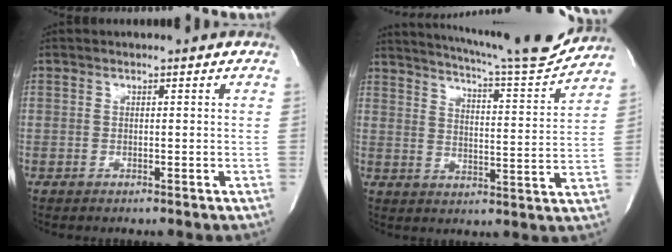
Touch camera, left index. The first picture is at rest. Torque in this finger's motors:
{"motor_torque": [0.47, -0.82, 0.30, 0.07]}